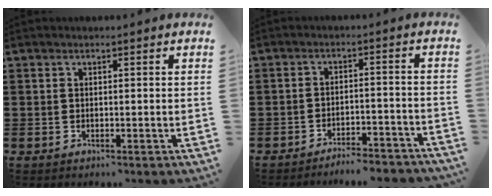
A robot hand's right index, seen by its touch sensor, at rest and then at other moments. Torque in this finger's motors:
{"motor_torque": [1.20, 0.95, 0.32, 0.12]}